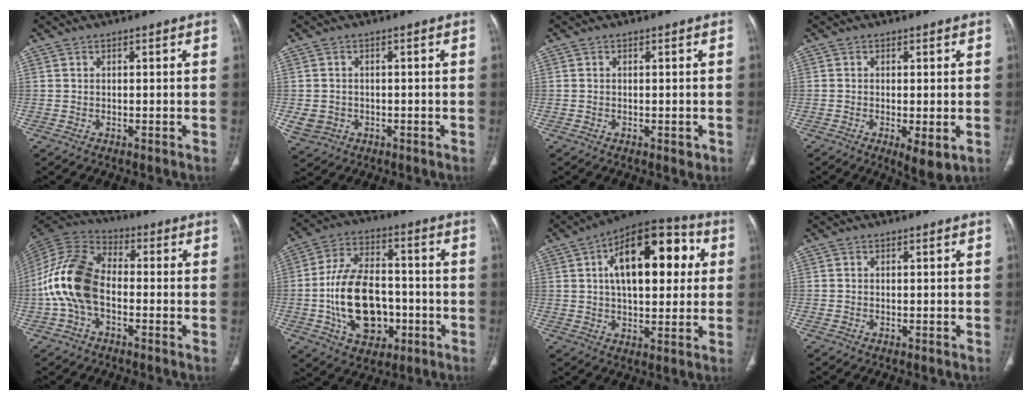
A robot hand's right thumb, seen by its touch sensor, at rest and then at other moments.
{"total": 4.2, "force": [-0.9, 3.7, 1.6], "torque": [-0.031, 0.004, -0.006]}
{"total": 1.2, "force": [-0.4, 0.7, 0.9], "torque": [-0.009, -0.002, -0.004]}
{"total": 4.8, "force": [-1.3, 1.5, 4.4], "torque": [-0.073, -0.016, -0.019]}
{"total": 14.9, "force": [-2.5, 9.3, 11.5], "torque": [-0.234, 0.036, -0.054]}
{"total": 17.9, "force": [-3.6, 11.5, 13.2], "torque": [-0.211, 0.025, -0.054]}
{"total": 20.6, "force": [4.9, 10.5, 17.1], "torque": [-0.220, 0.018, 0.065]}
{"total": 0.0}